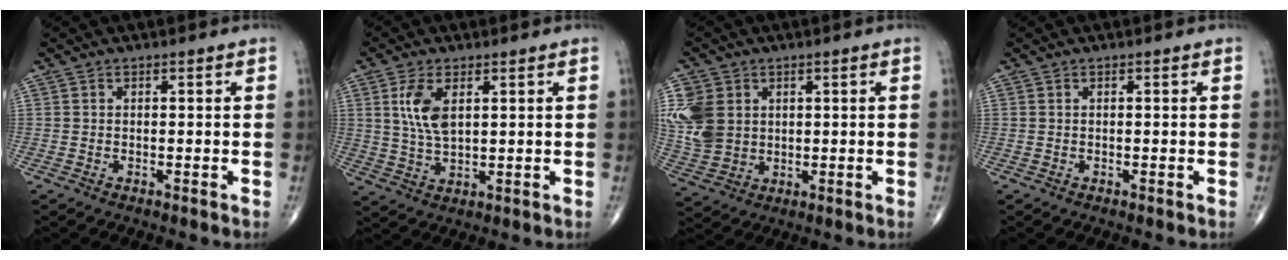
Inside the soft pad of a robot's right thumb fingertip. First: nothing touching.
{"total": 7.1, "force": [2.3, 3.5, 5.8], "torque": [-0.118, -0.009, 0.051]}
{"total": 10.7, "force": [2.3, 8.7, 5.9], "torque": [-0.122, -0.003, 0.058]}
{"total": 0.0}